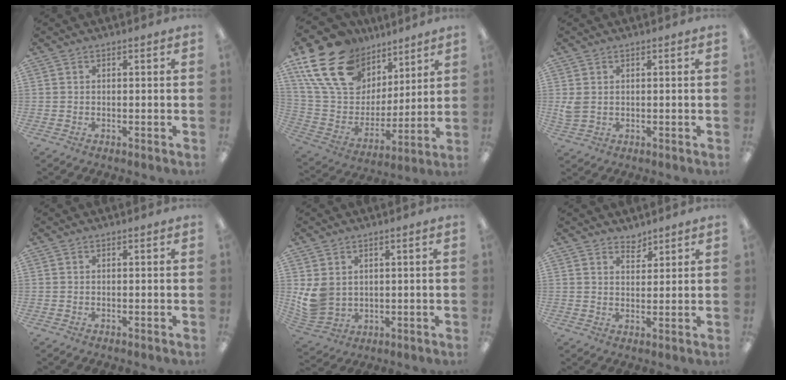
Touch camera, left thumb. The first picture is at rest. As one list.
[{"total": 22.8, "force": [12.8, 14.9, 11.5], "torque": [-0.231, -0.052, 0.245]}, {"total": 2.8, "force": [0.7, 2.1, 1.7], "torque": [-0.036, 0.004, 0.014]}, {"total": 0.0}, {"total": 7.4, "force": [1.8, 6.2, 3.7], "torque": [-0.095, -0.006, 0.036]}, {"total": 3.3, "force": [3.1, 1.2, 0.0], "torque": [0.010, -0.023, 0.056]}]